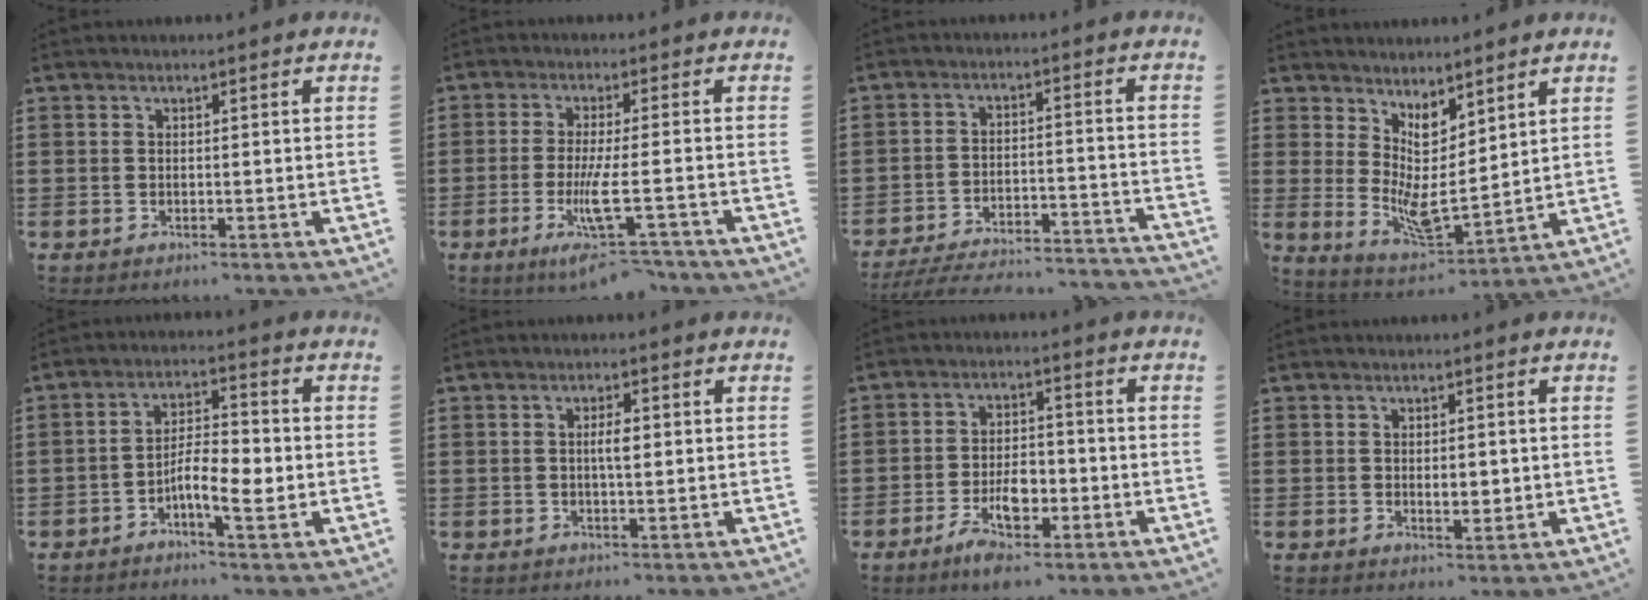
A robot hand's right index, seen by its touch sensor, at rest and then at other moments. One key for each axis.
{"total": 7.8, "fx": -3.6, "fy": 1.1, "fz": 6.8, "tx": -0.146, "ty": -0.020, "tz": -0.068}
{"total": 5.9, "fx": -5.6, "fy": 0.4, "fz": 1.8, "tx": -0.041, "ty": -0.002, "tz": -0.114}
{"total": 5.0, "fx": 2.1, "fy": 2.0, "fz": 4.1, "tx": -0.088, "ty": -0.024, "tz": 0.039}
{"total": 6.6, "fx": -2.4, "fy": 1.9, "fz": 5.9, "tx": -0.108, "ty": 0.002, "tz": -0.046}
{"total": 2.7, "fx": 0.2, "fy": 0.8, "fz": 2.6, "tx": -0.051, "ty": 0.002, "tz": 0.001}
{"total": 5.8, "fx": -2.9, "fy": 2.8, "fz": 4.2, "tx": -0.083, "ty": 0.008, "tz": -0.055}
{"total": 2.7, "fx": 0.1, "fy": 1.4, "fz": 2.3, "tx": -0.039, "ty": 0.003, "tz": -0.002}